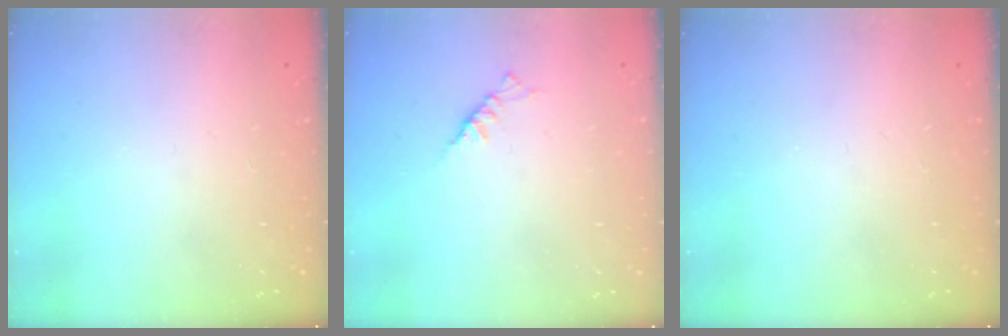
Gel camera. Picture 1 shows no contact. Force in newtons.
{"total": 2.3, "press": 2.2, "slide": 0.5}
{"total": 0.0}